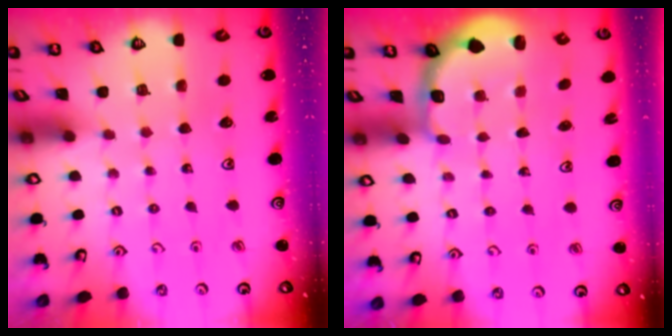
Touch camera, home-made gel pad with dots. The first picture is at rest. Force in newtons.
{"total": 2.3, "press": 2.2, "slide": 0.6}